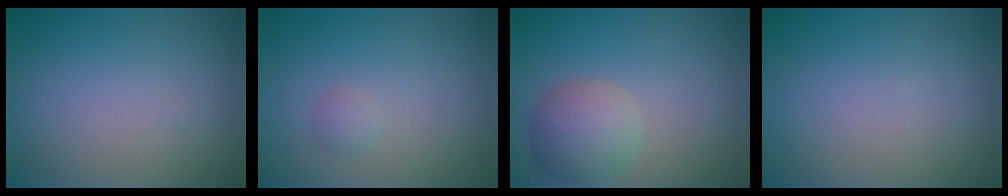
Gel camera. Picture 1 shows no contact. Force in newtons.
{"total": 0.7, "press": 0.7, "slide": 0.0}
{"total": 4.1, "press": 4.1, "slide": 0.3}
{"total": 0.0}